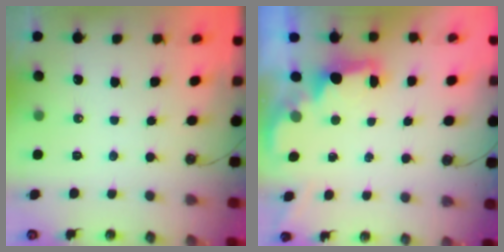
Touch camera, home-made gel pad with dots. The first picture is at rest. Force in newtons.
{"total": 1.8, "press": 1.6, "slide": 0.8}